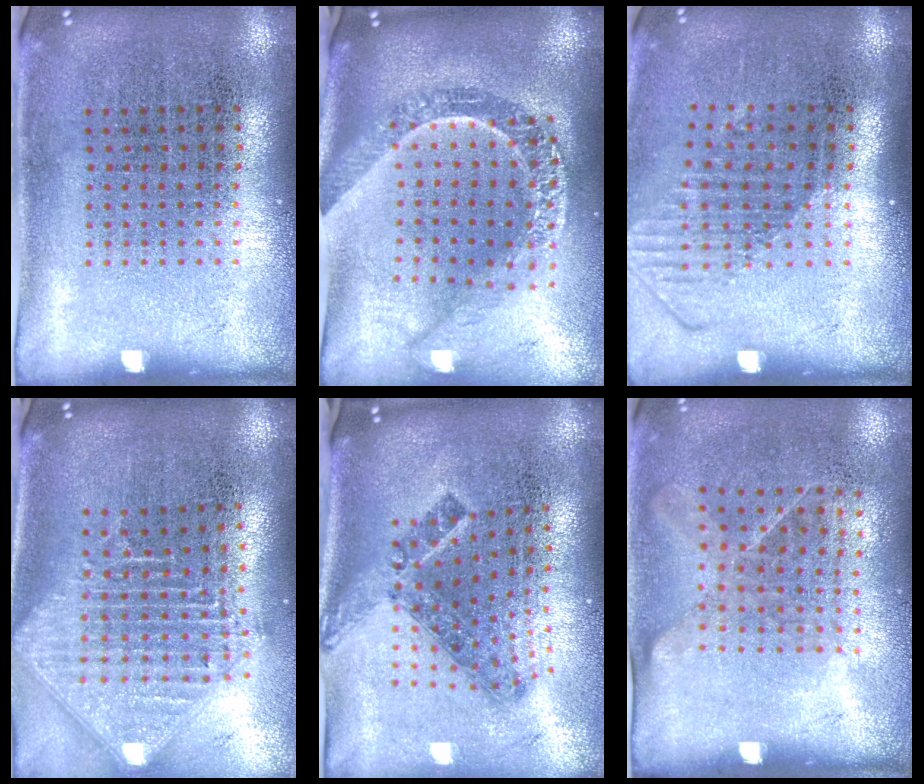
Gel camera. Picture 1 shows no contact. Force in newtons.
{"total": 2.7, "press": 2.2, "slide": 1.6}
{"total": 1.6, "press": 1.2, "slide": 1.0}
{"total": 2.4, "press": 1.8, "slide": 1.5}
{"total": 1.6, "press": 1.1, "slide": 1.1}
{"total": 1.2, "press": 0.9, "slide": 0.8}